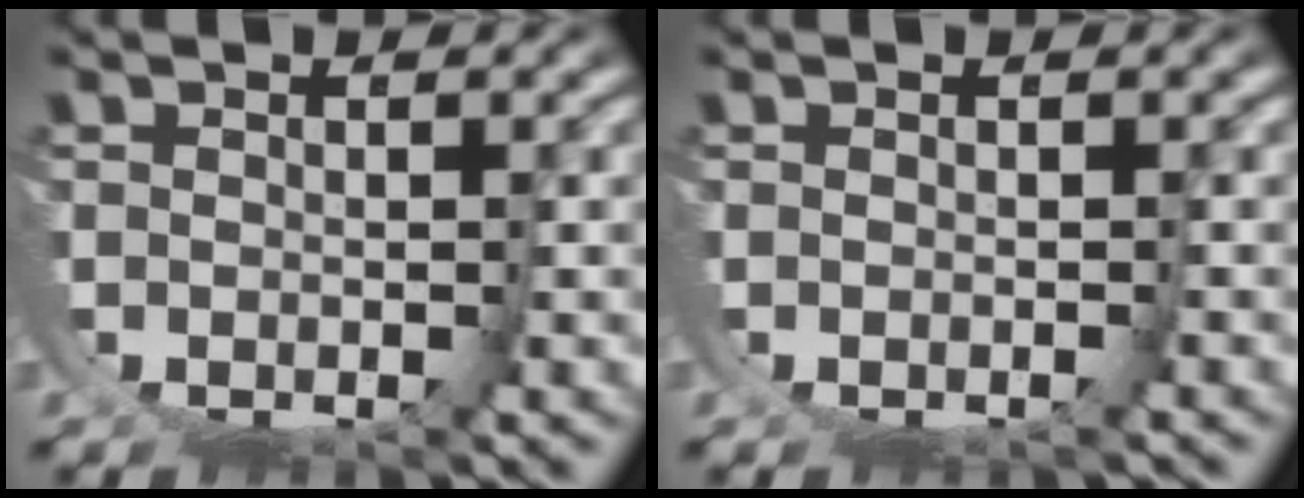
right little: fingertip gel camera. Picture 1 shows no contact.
{"total": 0.8, "force": [-0.5, 0.5, 0.2], "torque": [-0.003, -0.004, -0.007]}